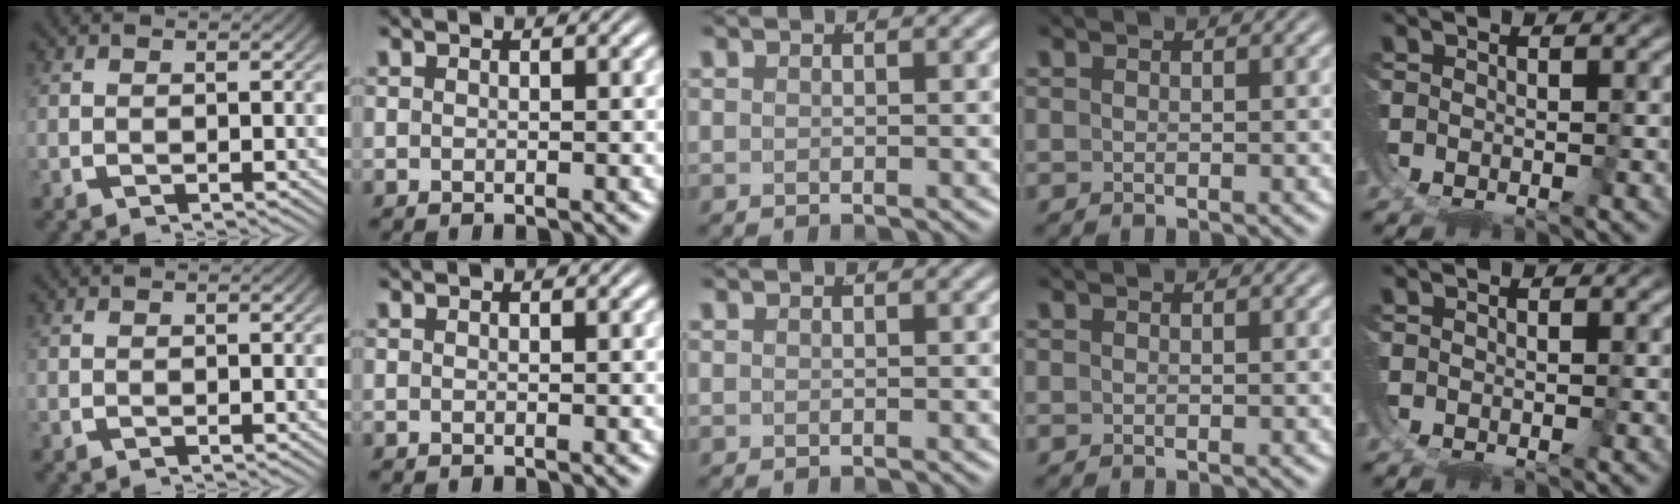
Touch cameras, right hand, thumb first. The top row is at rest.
{}